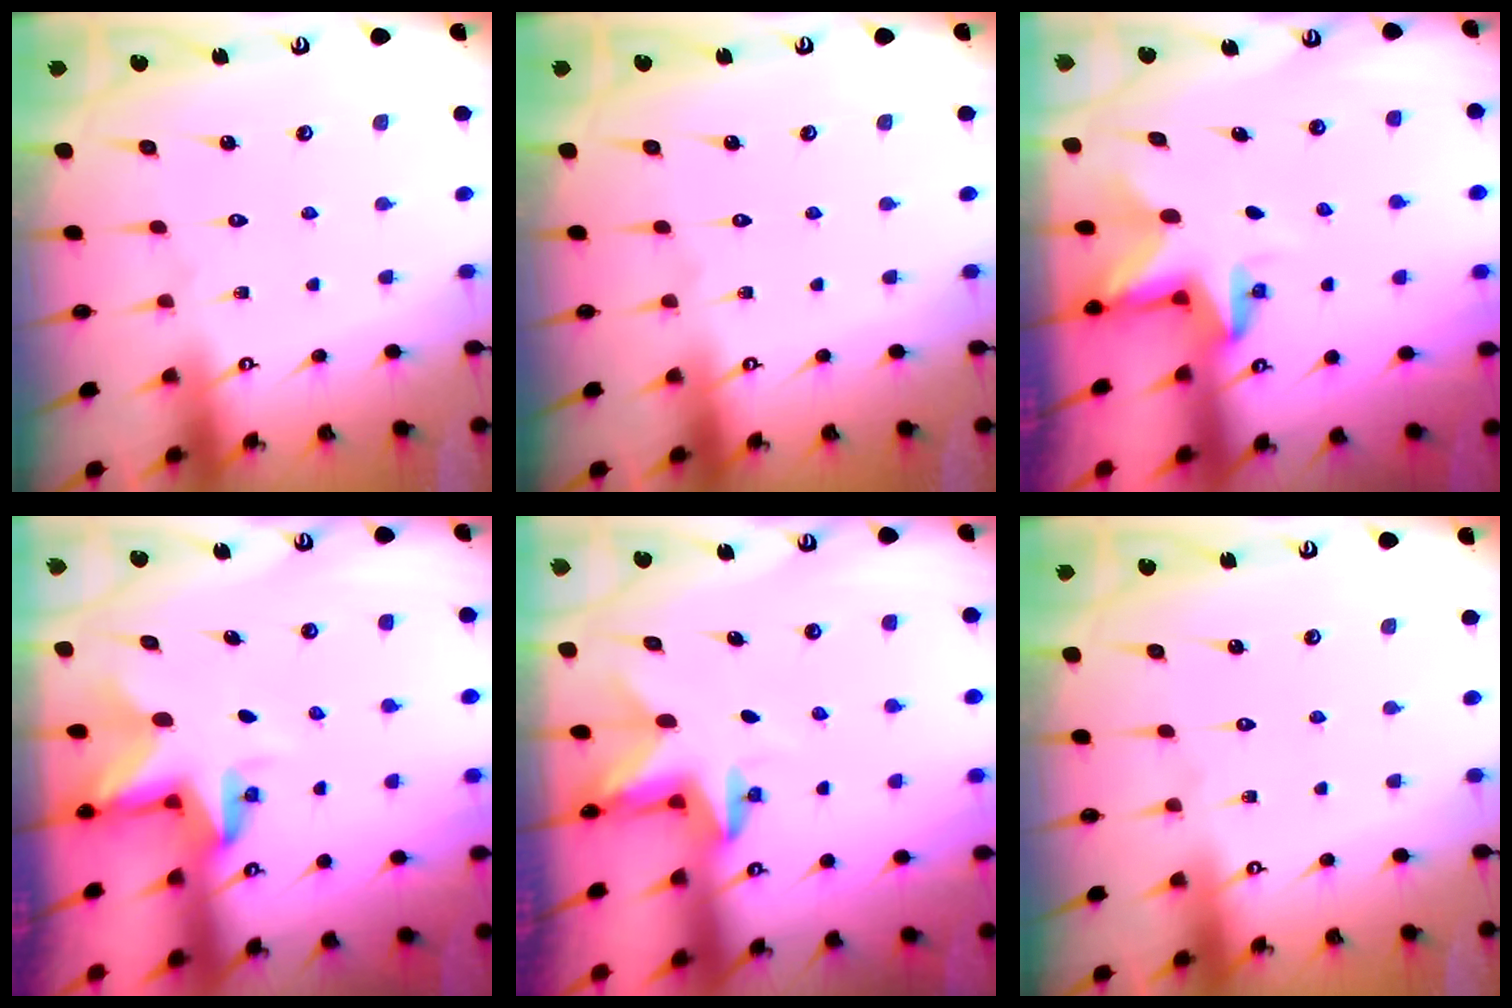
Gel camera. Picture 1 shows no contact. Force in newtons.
{"total": 0.0}
{"total": 2.9, "press": 2.9, "slide": 0.3}
{"total": 3.5, "press": 3.5, "slide": 0.2}
{"total": 2.5, "press": 2.5, "slide": 0.4}
{"total": 0.0}